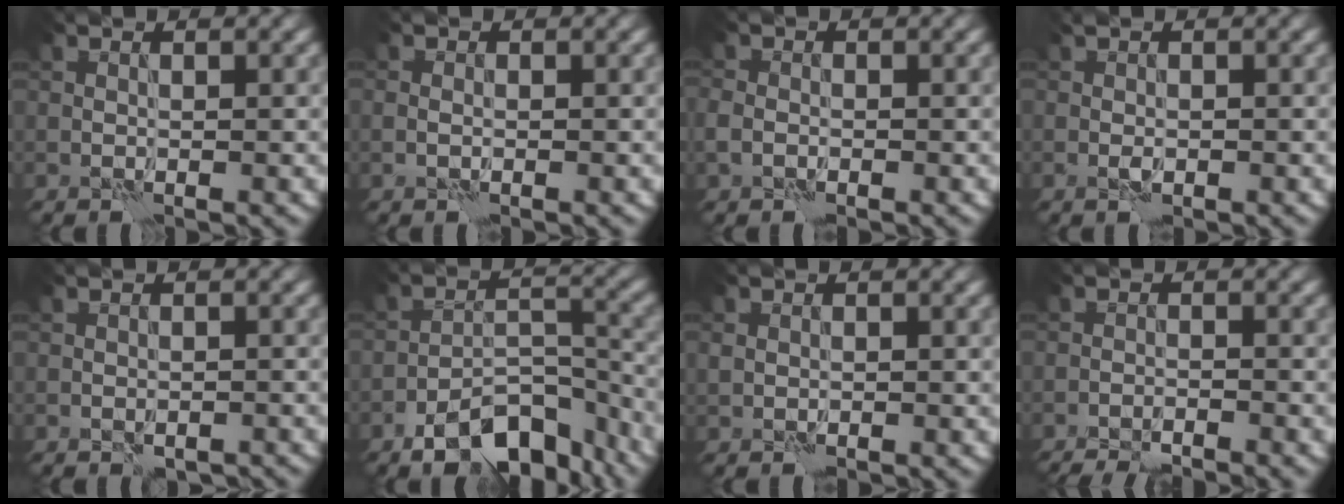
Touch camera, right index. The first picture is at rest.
{"total": 0.6, "force": [-0.1, 0.5, 0.4], "torque": [-0.009, -0.002, 0.000]}
{"total": 1.5, "force": [-0.6, 1.1, 0.8], "torque": [-0.017, -0.001, -0.017]}
{"total": 0.9, "force": [-0.2, 0.5, 0.7], "torque": [-0.013, -0.001, -0.005]}
{"total": 1.5, "force": [-1.1, 0.8, 0.7], "torque": [-0.010, -0.002, -0.014]}
{"total": 8.4, "force": [-5.8, 3.6, 4.9], "torque": [-0.069, -0.003, -0.102]}
{"total": 0.9, "force": [0.1, 0.9, 0.4], "torque": [-0.006, -0.002, 0.000]}
{"total": 4.2, "force": [-4.0, 0.5, 1.2], "torque": [-0.021, 0.000, -0.061]}